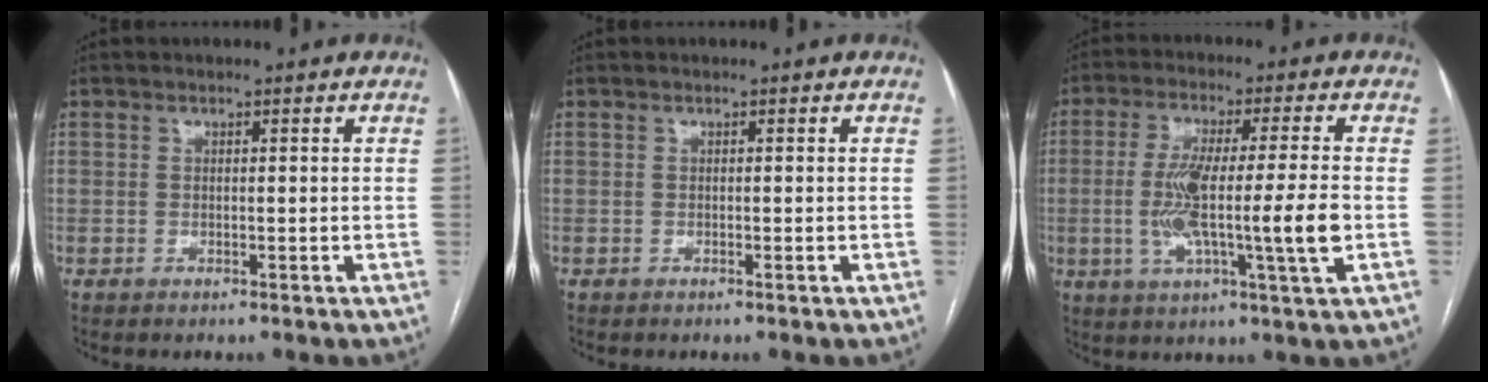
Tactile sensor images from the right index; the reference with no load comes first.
{"total": 0.0}
{"total": 12.4, "force": [-1.6, 0.1, 12.3], "torque": [-0.232, -0.006, -0.033]}